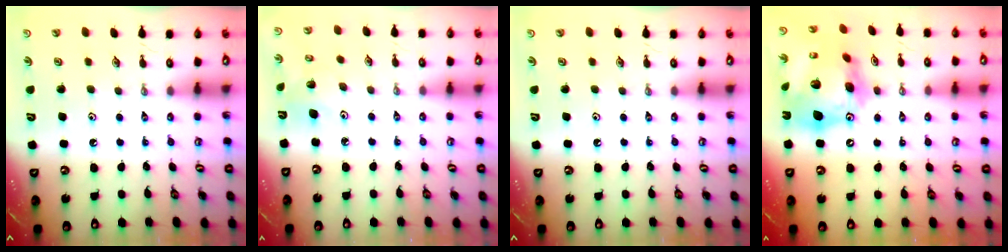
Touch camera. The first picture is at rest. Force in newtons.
{"total": 3.8, "press": 3.5, "slide": 1.6}
{"total": 0.0}
{"total": 22.0, "press": 21.8, "slide": 2.5}